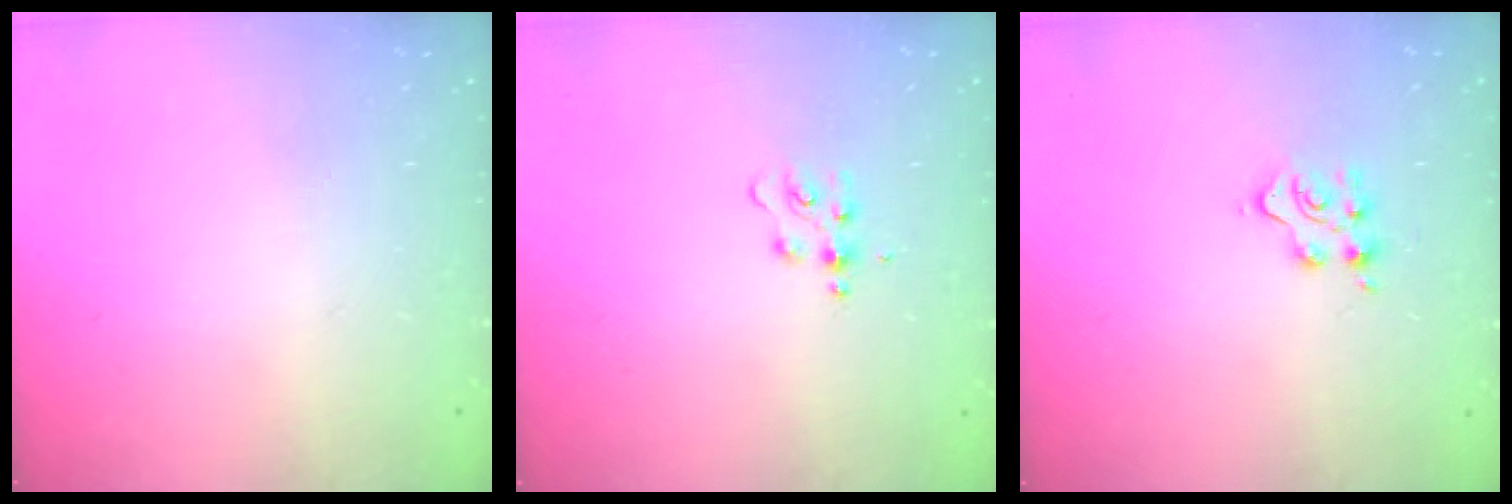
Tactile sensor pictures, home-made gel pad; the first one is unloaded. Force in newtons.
{"total": 5.7, "press": 5.6, "slide": 0.7}
{"total": 5.1, "press": 5.0, "slide": 0.5}